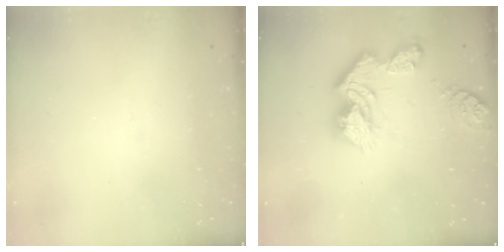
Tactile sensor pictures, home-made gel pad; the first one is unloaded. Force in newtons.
{"total": 13.2, "press": 13.2, "slide": 1.2}